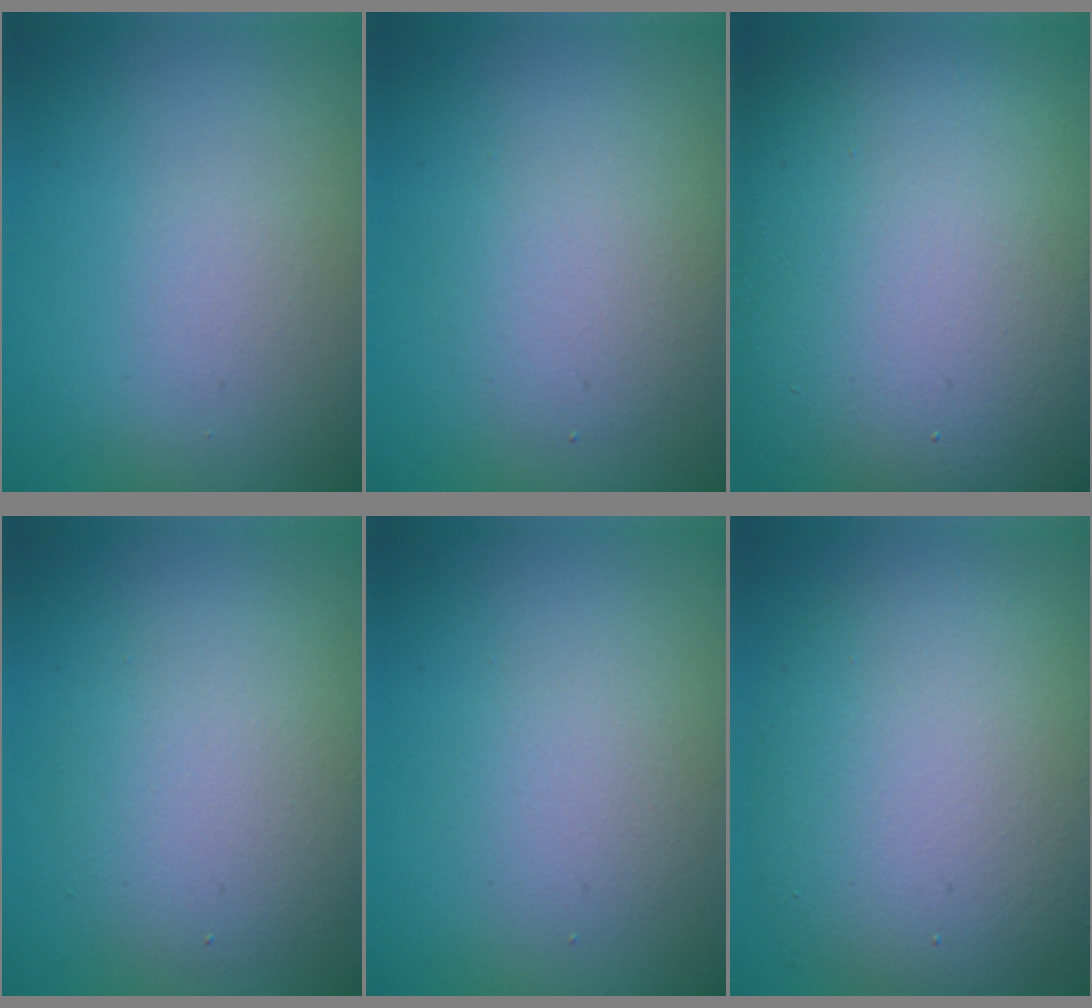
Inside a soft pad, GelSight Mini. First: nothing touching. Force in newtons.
{"total": 2.6, "press": 2.6, "slide": 0.3}
{"total": 21.8, "press": 21.8, "slide": 1.0}
{"total": 4.0, "press": 4.0, "slide": 0.2}
{"total": 2.2, "press": 2.2, "slide": 0.0}
{"total": 9.3, "press": 9.3, "slide": 0.8}